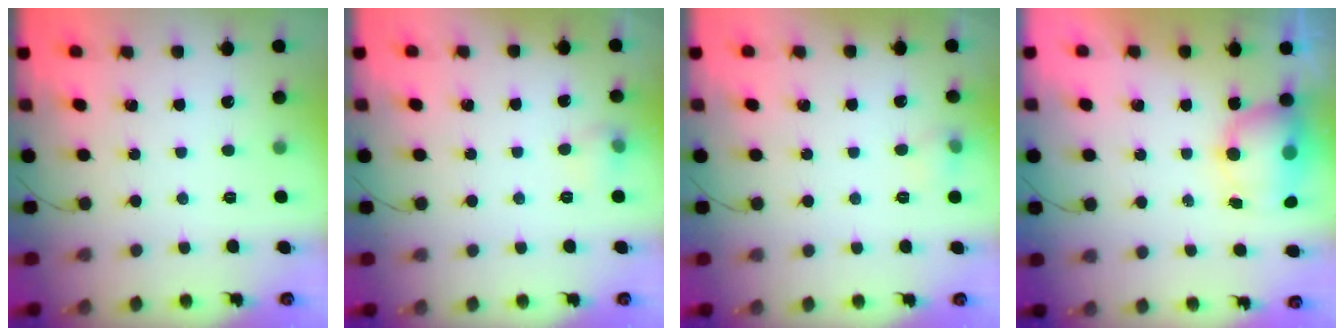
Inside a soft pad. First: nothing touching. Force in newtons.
{"total": 5.8, "press": 5.6, "slide": 1.4}
{"total": 5.3, "press": 5.0, "slide": 1.7}
{"total": 7.5, "press": 7.4, "slide": 1.6}